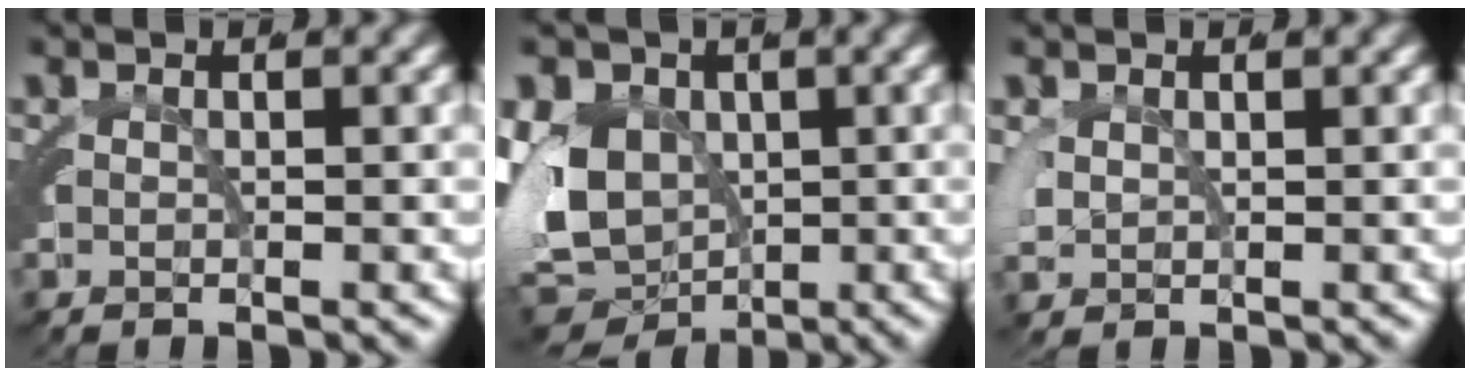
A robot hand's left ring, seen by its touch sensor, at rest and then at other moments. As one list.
[{"total": 13.5, "force": [-0.6, 11.6, 6.8], "torque": [-0.153, -0.035, -0.004]}, {"total": 2.0, "force": [1.1, 1.5, 0.8], "torque": [-0.036, 0.005, 0.021]}]